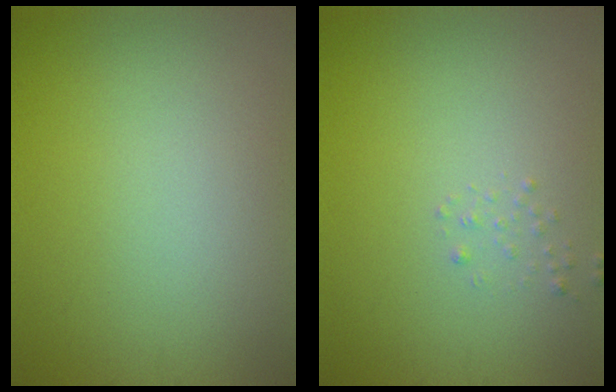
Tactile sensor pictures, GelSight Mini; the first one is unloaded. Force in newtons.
{"total": 0.6, "press": 0.6, "slide": 0.0}